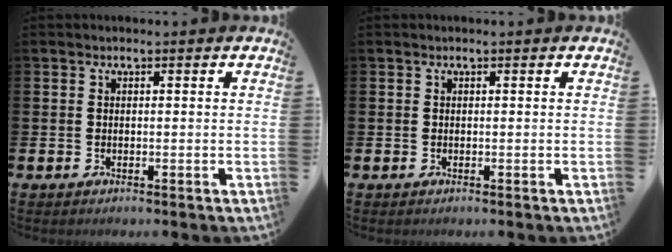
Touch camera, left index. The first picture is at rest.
{"total": 0.0}